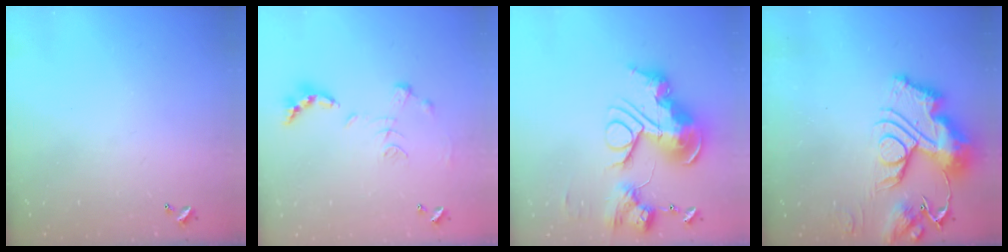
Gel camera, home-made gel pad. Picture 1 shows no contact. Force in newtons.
{"total": 1.1, "press": 1.0, "slide": 0.4}
{"total": 0.9, "press": 0.9, "slide": 0.0}
{"total": 17.9, "press": 17.8, "slide": 1.9}